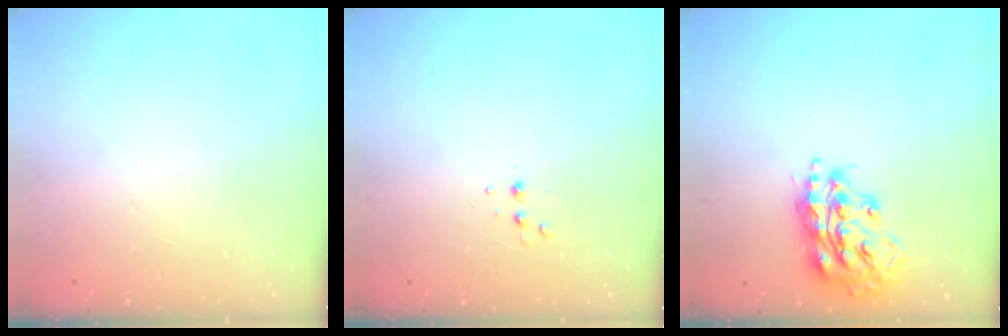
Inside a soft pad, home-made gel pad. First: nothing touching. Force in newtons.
{"total": 3.6, "press": 3.5, "slide": 1.1}
{"total": 17.0, "press": 16.9, "slide": 1.4}